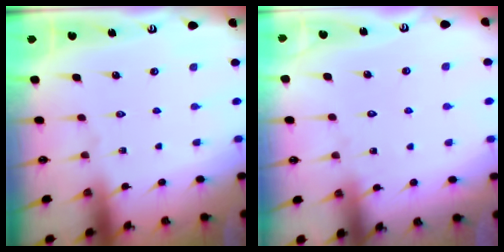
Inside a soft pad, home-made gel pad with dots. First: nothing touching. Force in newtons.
{"total": 5.1, "press": 5.1, "slide": 0.4}